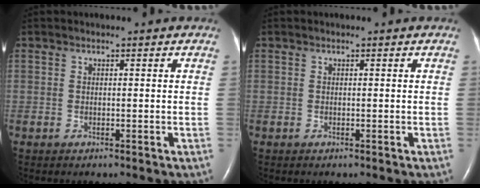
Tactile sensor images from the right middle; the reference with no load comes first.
{"total": 0.0}